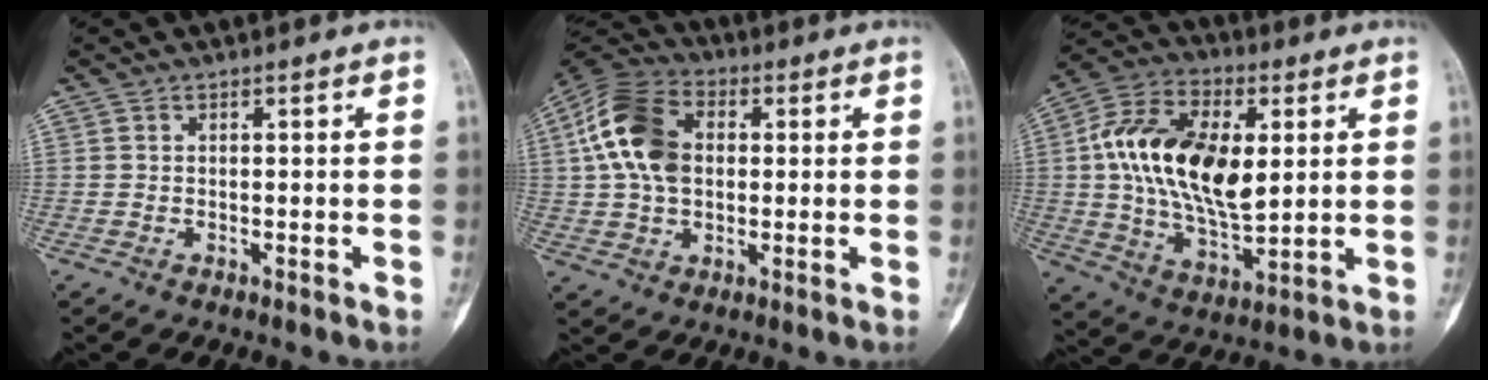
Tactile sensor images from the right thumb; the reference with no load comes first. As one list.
[{"total": 13.9, "force": [2.1, 9.4, 10.0], "torque": [-0.183, 0.018, 0.029]}, {"total": 20.7, "force": [3.3, 11.3, 17.0], "torque": [-0.302, -0.005, 0.055]}]